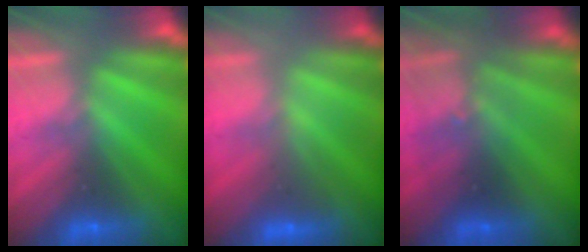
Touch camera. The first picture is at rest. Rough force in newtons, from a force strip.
{"total": 2.3}
{"total": 3.0}